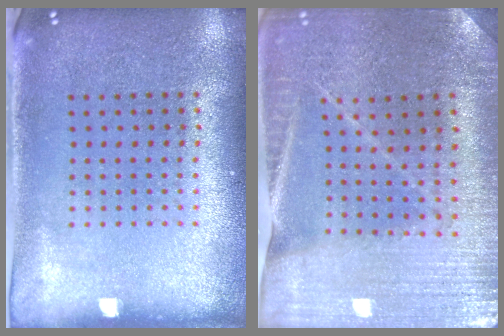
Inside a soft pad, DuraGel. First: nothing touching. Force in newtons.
{"total": 1.7, "press": 1.7, "slide": 0.1}